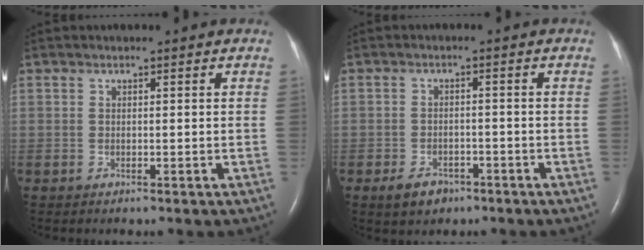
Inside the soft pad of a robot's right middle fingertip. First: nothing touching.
{"total": 3.9, "force": [-2.5, 2.4, 1.7], "torque": [-0.035, 0.001, -0.033]}